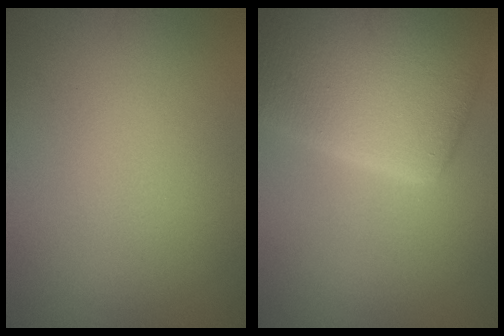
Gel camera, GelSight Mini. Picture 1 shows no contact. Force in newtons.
{"total": 12.2, "press": 12.2, "slide": 0.6}